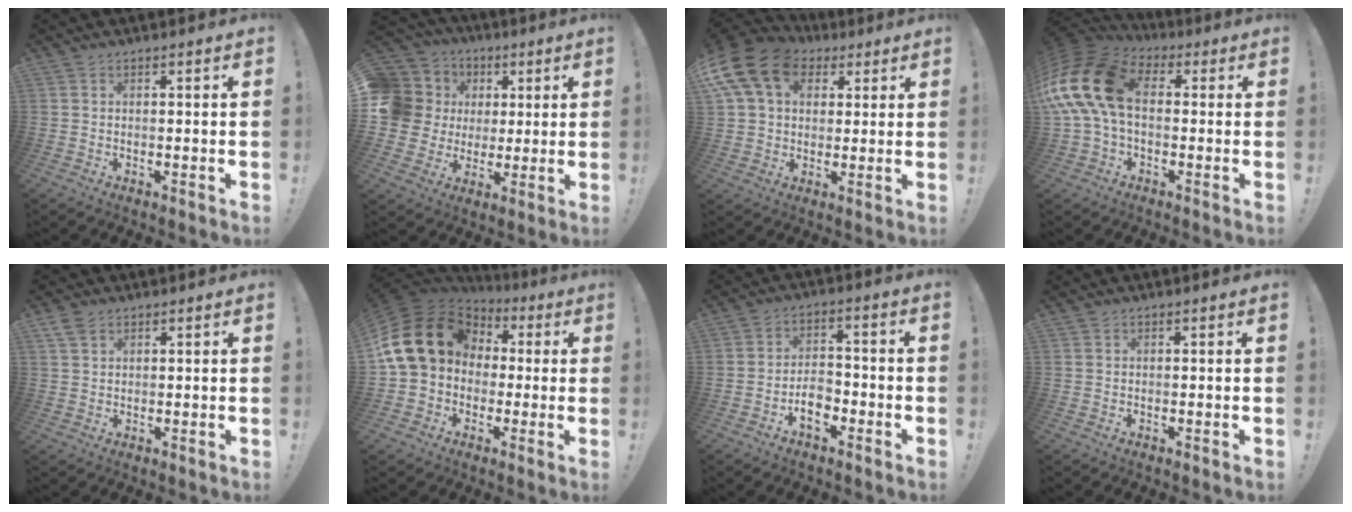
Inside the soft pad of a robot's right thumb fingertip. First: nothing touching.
{"total": 14.7, "force": [2.3, 13.3, 5.8], "torque": [-0.116, -0.004, 0.065]}
{"total": 16.6, "force": [6.0, 12.0, 9.7], "torque": [-0.173, -0.013, 0.115]}
{"total": 19.9, "force": [1.9, 12.6, 15.4], "torque": [-0.302, 0.018, 0.041]}
{"total": 3.5, "force": [2.2, 2.1, 1.7], "torque": [-0.035, -0.003, 0.043]}
{"total": 20.5, "force": [4.3, 16.2, 11.9], "torque": [-0.212, -0.007, 0.103]}
{"total": 7.0, "force": [-3.7, 4.2, 4.2], "torque": [-0.072, 0.014, -0.066]}
{"total": 0.0}